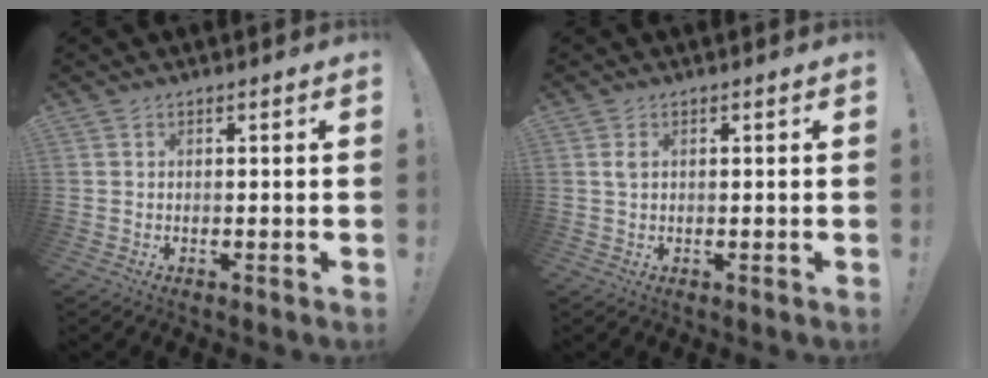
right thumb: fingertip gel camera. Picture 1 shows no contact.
{"total": 1.8, "force": [0.7, 1.0, 1.4], "torque": [-0.021, 0.001, 0.010]}